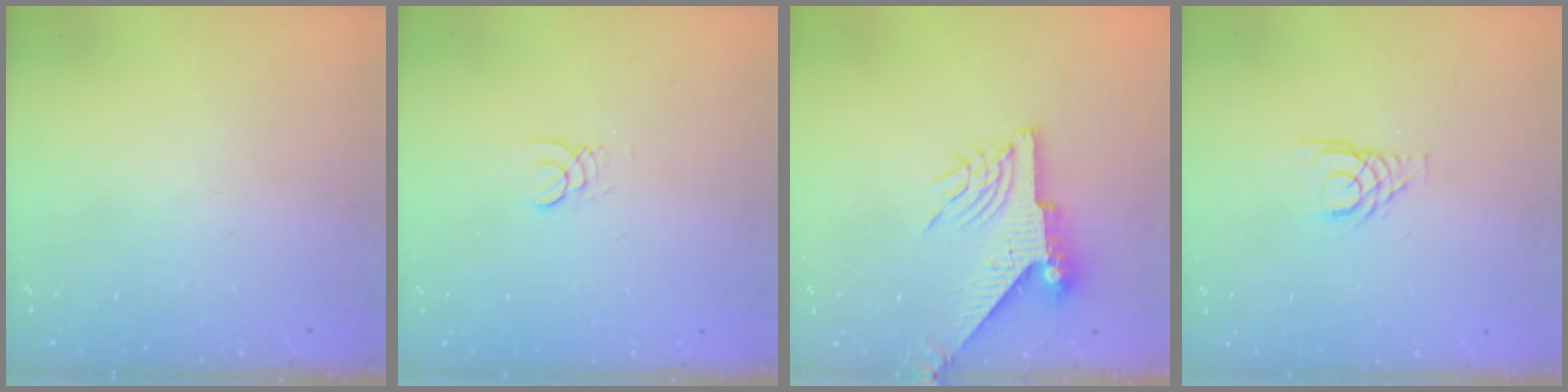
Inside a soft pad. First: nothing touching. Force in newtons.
{"total": 1.3, "press": 1.3, "slide": 0.1}
{"total": 9.4, "press": 9.3, "slide": 1.0}
{"total": 3.6, "press": 3.6, "slide": 0.4}